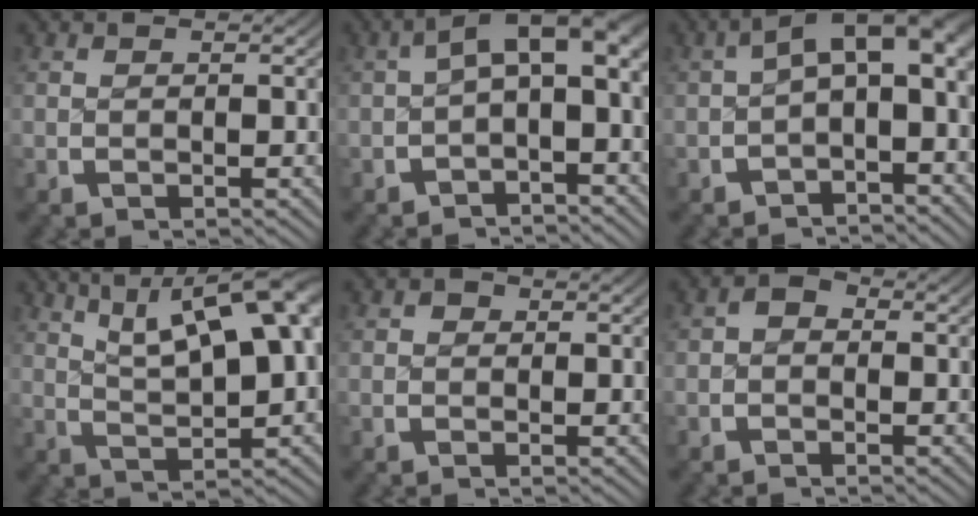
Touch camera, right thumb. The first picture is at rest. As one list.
[{"total": 6.4, "force": [0.1, 3.7, 5.3], "torque": [-0.071, 0.008, -0.005]}, {"total": 7.0, "force": [-0.2, 4.1, 5.7], "torque": [-0.079, 0.001, -0.006]}, {"total": 10.2, "force": [3.6, 5.1, 8.0], "torque": [-0.112, 0.005, 0.059]}, {"total": 0.9, "force": [0.0, 0.8, 0.3], "torque": [-0.004, -0.003, -0.002]}, {"total": 1.9, "force": [-0.3, 1.5, 1.1], "torque": [-0.018, 0.001, -0.011]}]